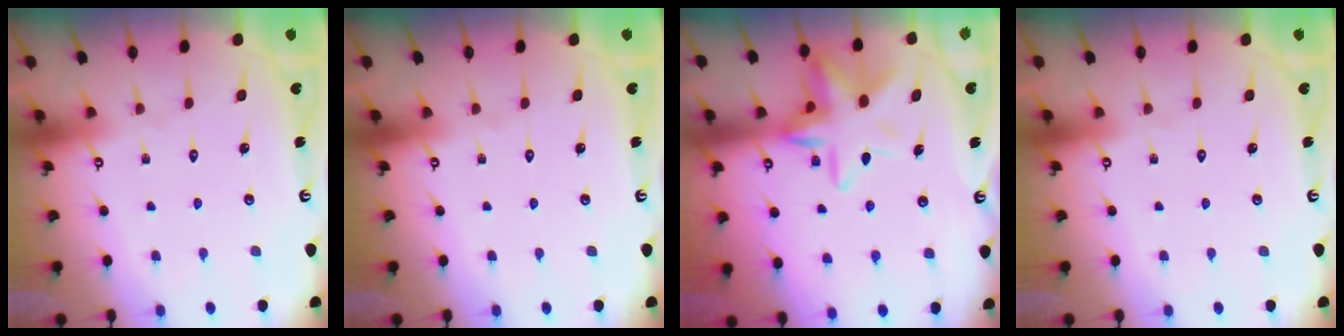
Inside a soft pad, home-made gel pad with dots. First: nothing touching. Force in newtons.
{"total": 0.0}
{"total": 12.4, "press": 12.3, "slide": 1.4}
{"total": 0.0}